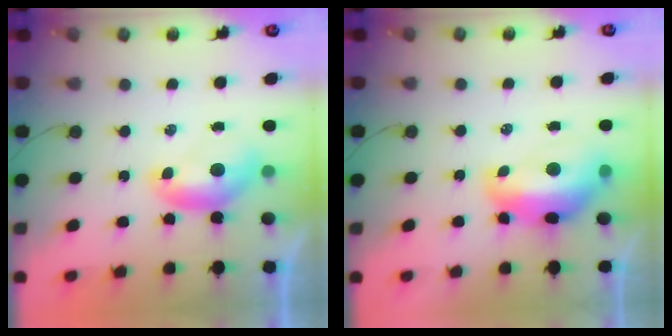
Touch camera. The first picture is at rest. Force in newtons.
{"total": 7.4, "press": 7.3, "slide": 1.4}